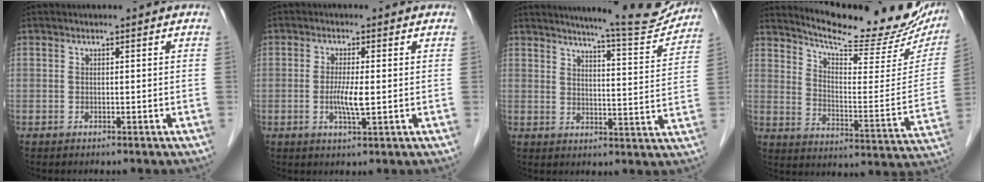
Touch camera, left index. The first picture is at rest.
{"total": 3.8, "force": [-0.4, 0.5, 3.7], "torque": [-0.069, -0.008, -0.006]}
{"total": 13.4, "force": [12.7, 0.5, 4.2], "torque": [-0.051, -0.037, 0.155]}
{"total": 22.6, "force": [20.0, 3.6, 9.8], "torque": [-0.142, -0.055, 0.265]}